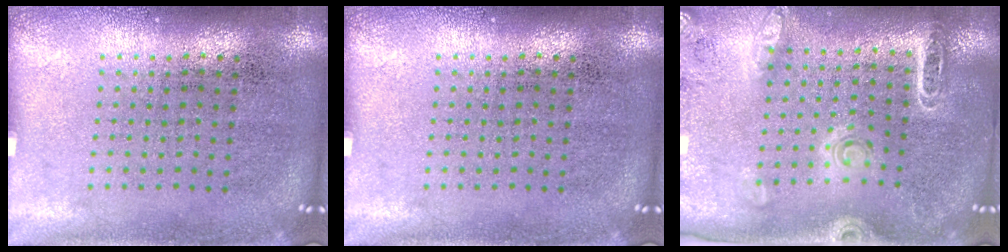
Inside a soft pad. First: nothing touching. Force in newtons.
{"total": 0.0}
{"total": 1.7, "press": 1.7, "slide": 0.1}